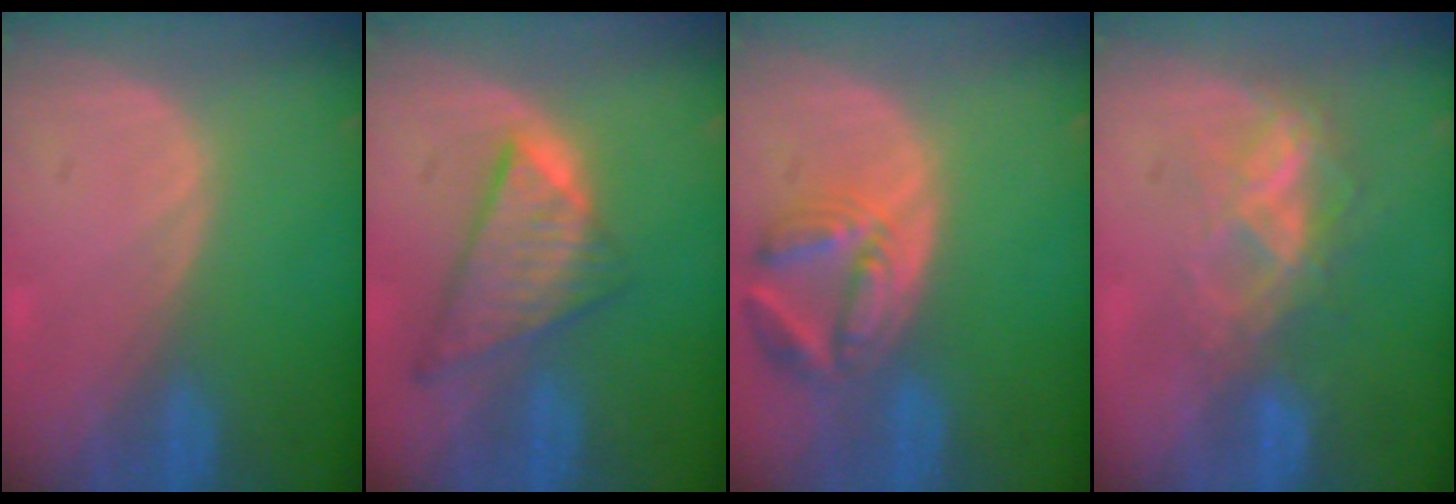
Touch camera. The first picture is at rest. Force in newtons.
{"total": 8.5, "press": 7.3, "slide": 4.5}
{"total": 7.6, "press": 6.8, "slide": 3.4}
{"total": 6.9, "press": 6.0, "slide": 3.3}